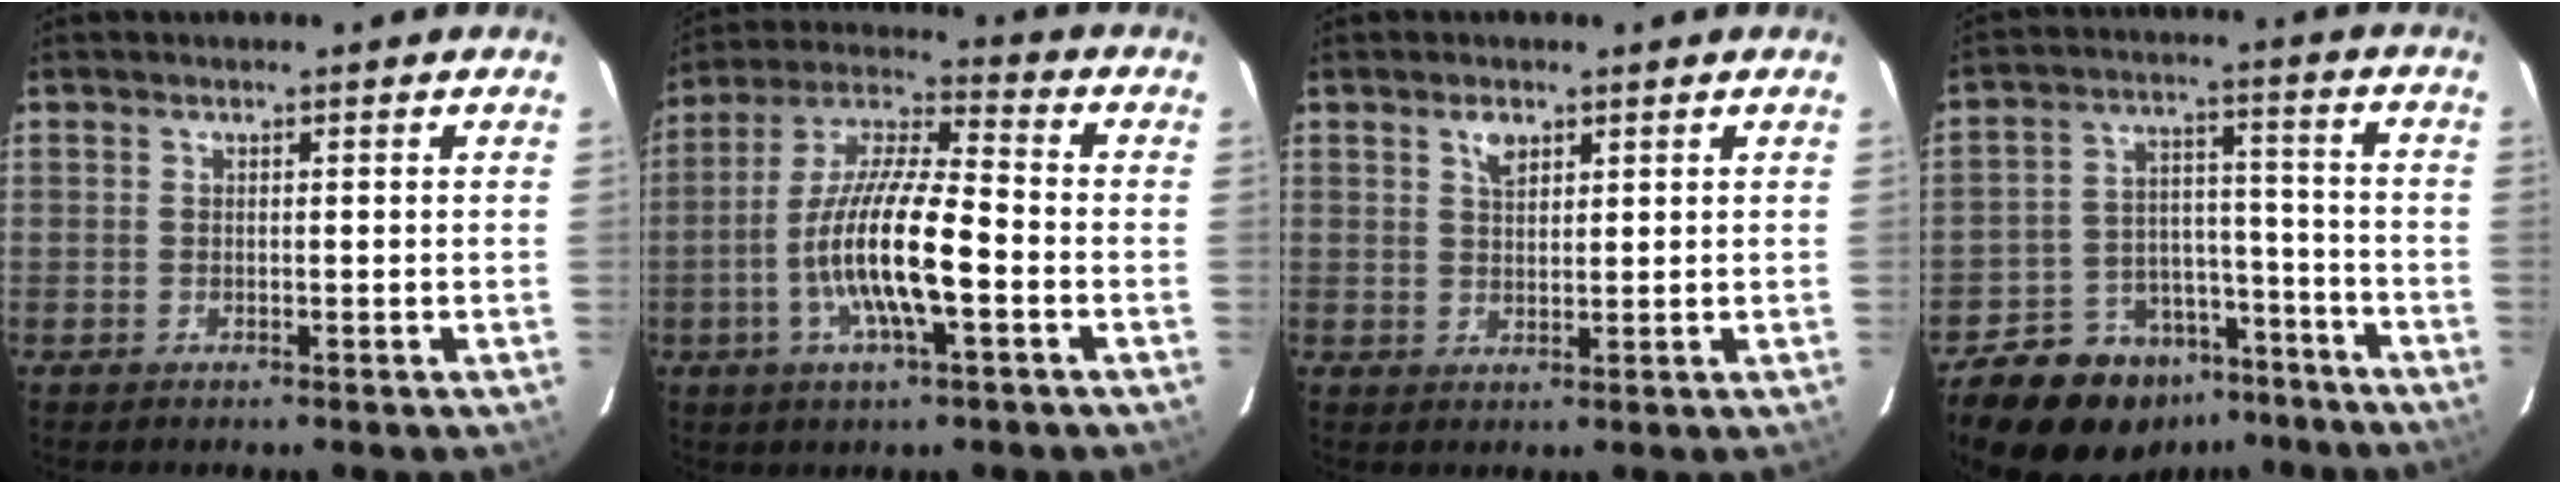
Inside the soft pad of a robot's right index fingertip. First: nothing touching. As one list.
[{"total": 14.7, "force": [-4.3, 3.0, 13.8], "torque": [-0.273, -0.003, -0.086]}, {"total": 2.8, "force": [1.7, 1.5, 1.7], "torque": [-0.029, 0.006, 0.031]}, {"total": 17.5, "force": [-12.7, 10.3, 6.3], "torque": [-0.143, 0.047, -0.177]}]